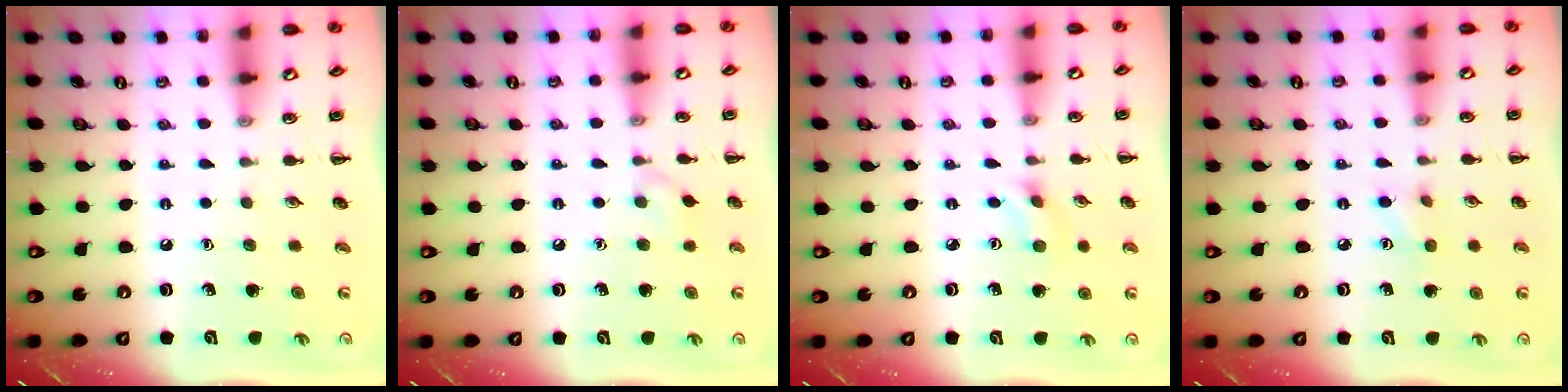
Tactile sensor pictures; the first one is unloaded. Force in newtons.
{"total": 5.0, "press": 4.6, "slide": 1.9}
{"total": 2.3, "press": 2.1, "slide": 0.9}
{"total": 3.4, "press": 3.2, "slide": 1.0}